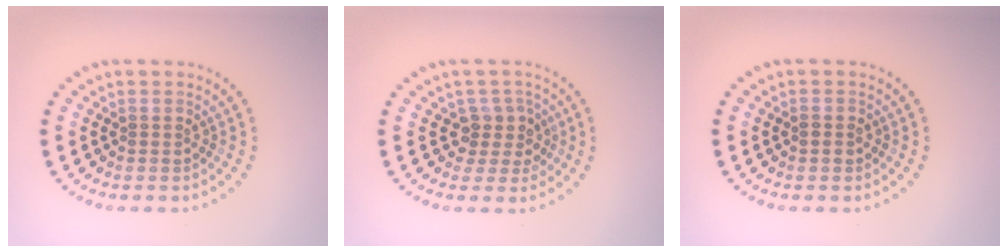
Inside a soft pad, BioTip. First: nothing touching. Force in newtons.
{"total": 2.5, "press": 2.0, "slide": 1.6}
{"total": 0.9, "press": 0.9, "slide": 0.1}